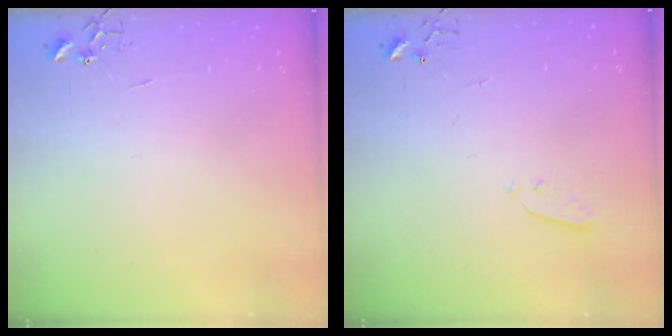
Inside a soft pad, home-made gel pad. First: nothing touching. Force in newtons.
{"total": 2.9, "press": 2.9, "slide": 0.4}